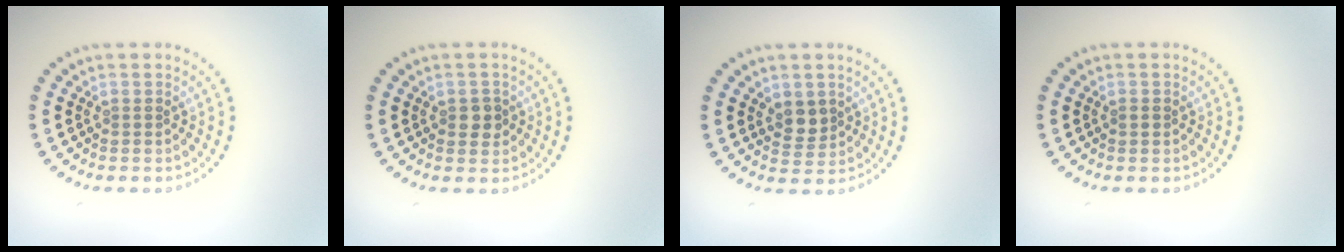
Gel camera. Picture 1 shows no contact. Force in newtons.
{"total": 1.7, "press": 1.6, "slide": 0.2}
{"total": 2.0, "press": 1.8, "slide": 0.9}
{"total": 0.5, "press": 0.5, "slide": 0.0}